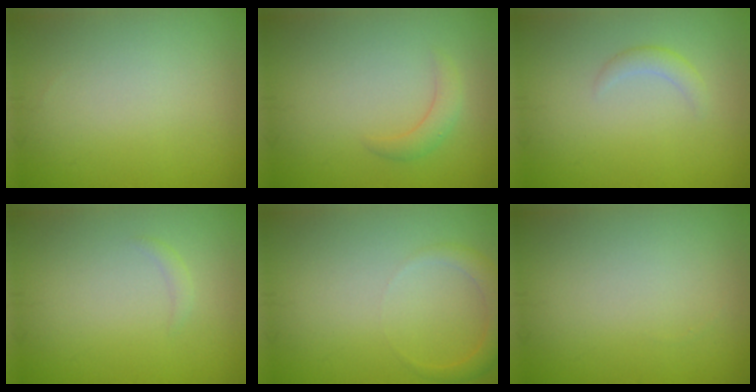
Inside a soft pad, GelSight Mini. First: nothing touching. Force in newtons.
{"total": 1.6, "press": 1.6, "slide": 0.1}
{"total": 1.3, "press": 1.3, "slide": 0.1}
{"total": 0.7, "press": 0.7, "slide": 0.0}
{"total": 2.2, "press": 2.2, "slide": 0.2}
{"total": 0.0}